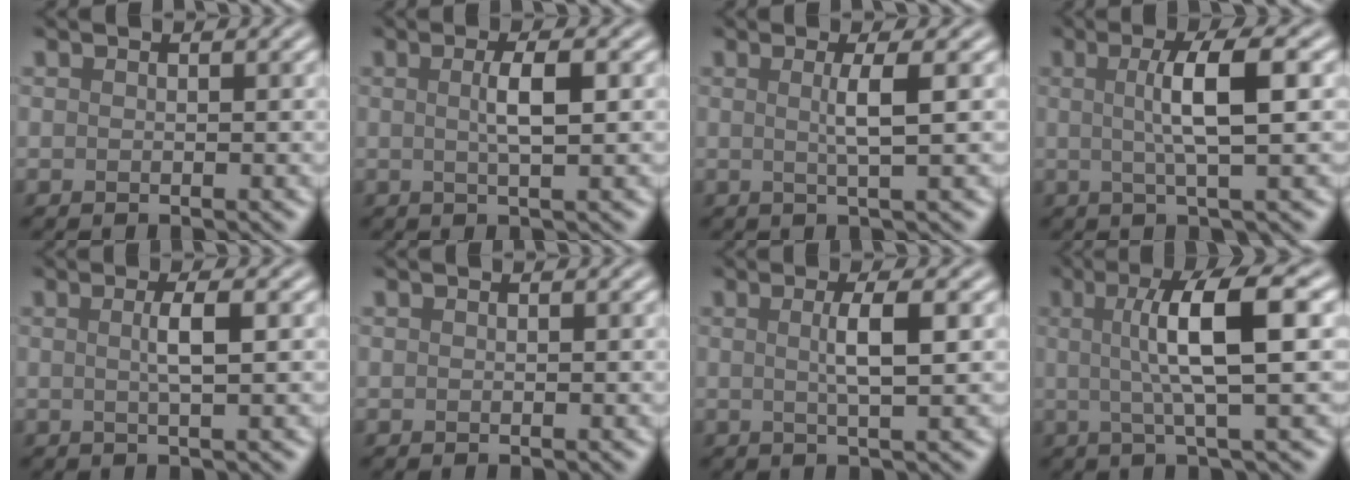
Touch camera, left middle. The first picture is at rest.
{"total": 2.7, "force": [0.3, 0.5, 2.7], "torque": [-0.044, 0.007, 0.003]}
{"total": 2.7, "force": [0.3, 0.5, 2.6], "torque": [-0.044, 0.003, -0.001]}
{"total": 5.0, "force": [0.6, 1.0, 4.9], "torque": [-0.079, 0.005, 0.007]}
{"total": 2.4, "force": [0.2, 0.4, 2.3], "torque": [-0.039, 0.004, -0.001]}
{"total": 0.0}
{"total": 3.1, "force": [0.4, 0.6, 3.0], "torque": [-0.047, 0.003, 0.003]}
{"total": 7.1, "force": [1.1, 1.3, 6.9], "torque": [-0.108, 0.010, 0.015]}